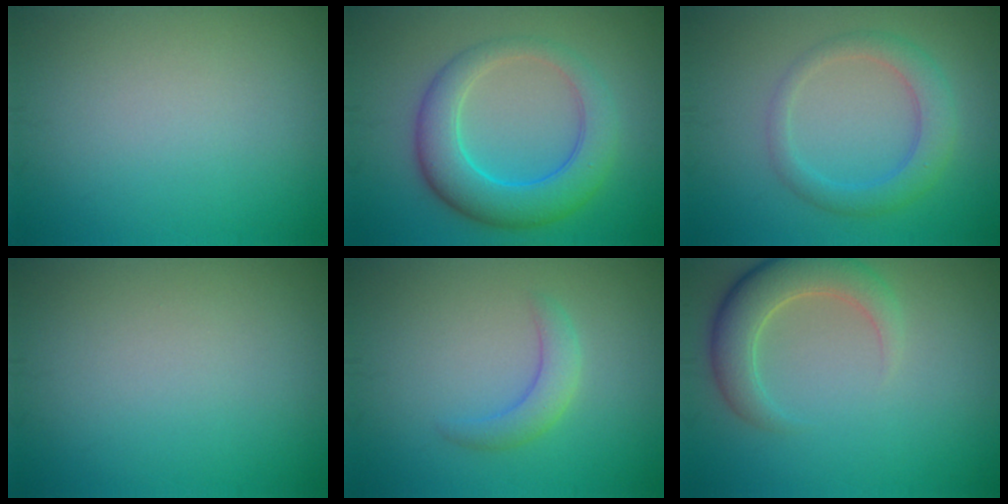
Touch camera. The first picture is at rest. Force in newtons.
{"total": 6.5, "press": 6.5, "slide": 0.2}
{"total": 3.4, "press": 3.4, "slide": 0.1}
{"total": 0.0}
{"total": 2.3, "press": 2.3, "slide": 0.2}
{"total": 4.7, "press": 4.7, "slide": 0.4}